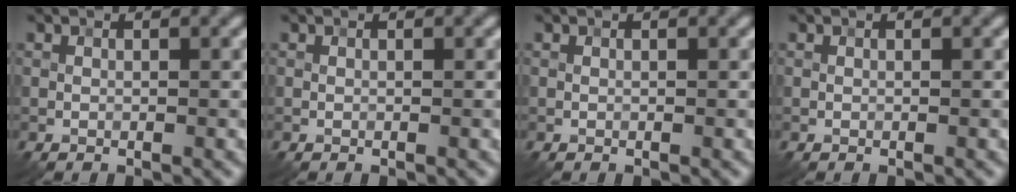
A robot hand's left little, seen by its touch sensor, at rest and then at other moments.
{"total": 0.0}
{"total": 0.0}
{"total": 0.0}